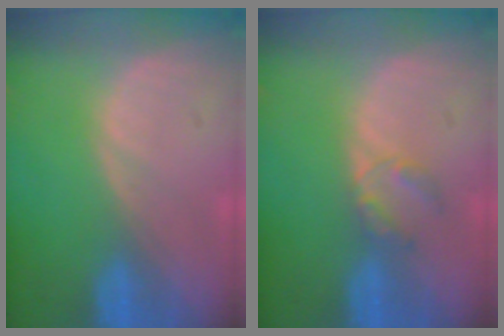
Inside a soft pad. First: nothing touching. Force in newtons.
{"total": 2.8, "press": 2.8, "slide": 0.3}